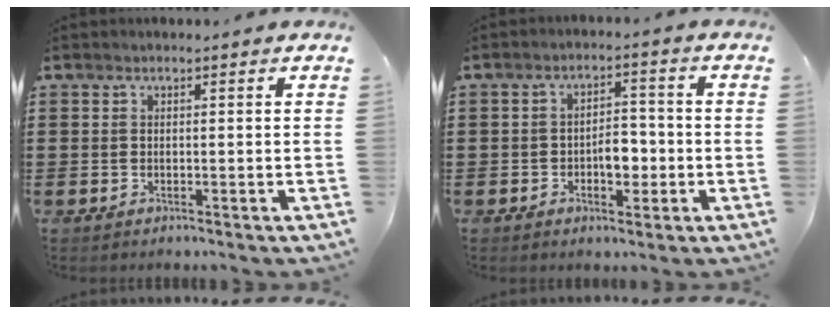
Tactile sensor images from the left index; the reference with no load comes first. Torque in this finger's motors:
{"motor_torque": [1.05, 0.30, 0.29, 0.05]}